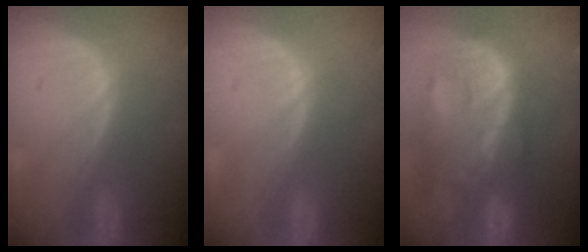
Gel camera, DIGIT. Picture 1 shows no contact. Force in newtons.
{"total": 0.0}
{"total": 13.6, "press": 11.1, "slide": 7.9}